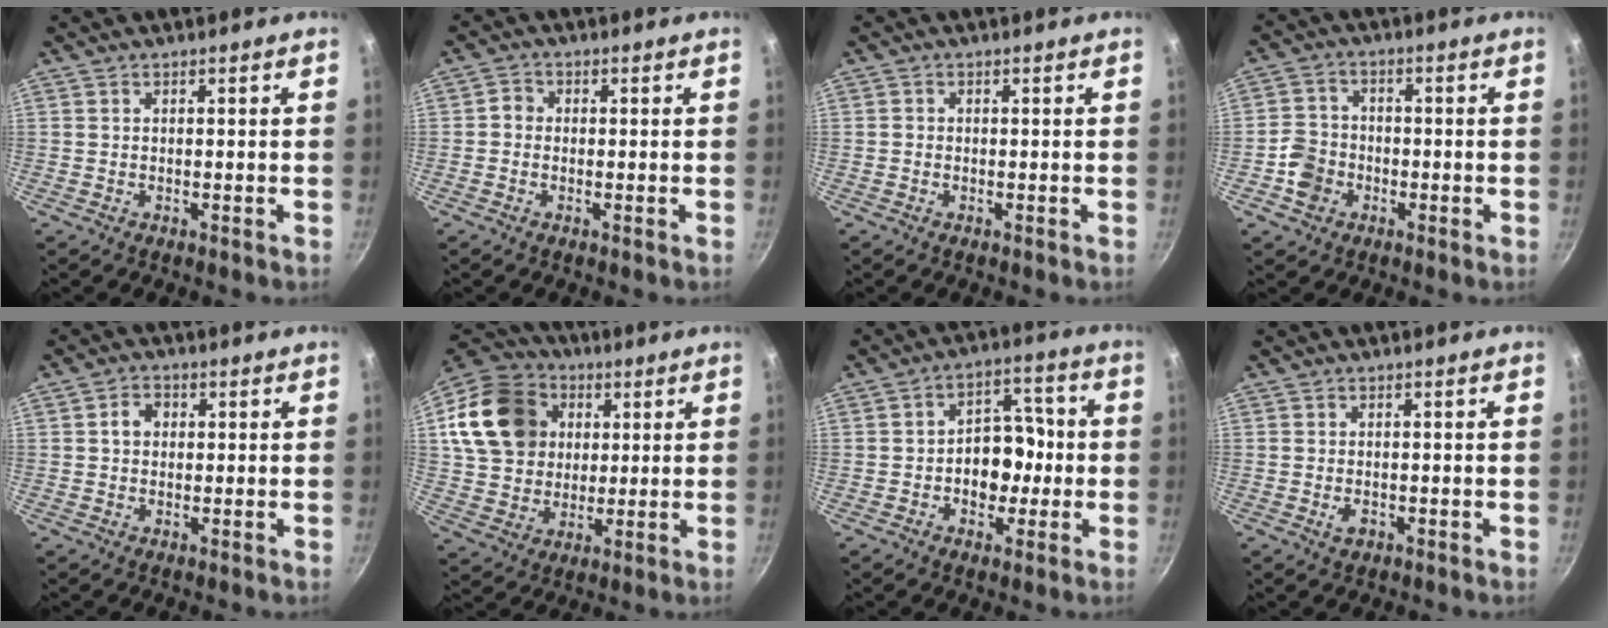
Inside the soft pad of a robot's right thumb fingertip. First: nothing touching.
{"total": 1.9, "force": [-0.3, 1.7, 0.8], "torque": [-0.010, 0.009, -0.012]}
{"total": 0.5, "force": [-0.2, 0.4, 0.1], "torque": [-0.002, 0.002, -0.007]}
{"total": 6.1, "force": [-2.2, 5.2, 2.2], "torque": [-0.023, 0.024, -0.049]}
{"total": 3.5, "force": [0.5, 2.9, 2.0], "torque": [-0.015, 0.008, 0.004]}
{"total": 19.9, "force": [5.2, 16.4, 10.2], "torque": [-0.175, 0.019, 0.097]}
{"total": 9.9, "force": [-1.3, 7.4, 6.4], "torque": [-0.033, 0.026, -0.027]}
{"total": 2.1, "force": [-0.7, 1.4, 1.4], "torque": [-0.021, 0.003, -0.010]}